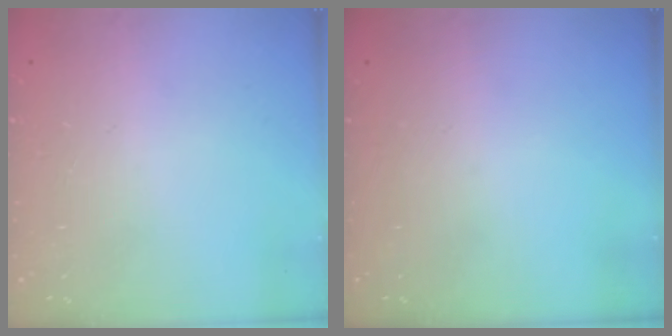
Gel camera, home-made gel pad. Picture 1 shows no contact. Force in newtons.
{"total": 0.0}